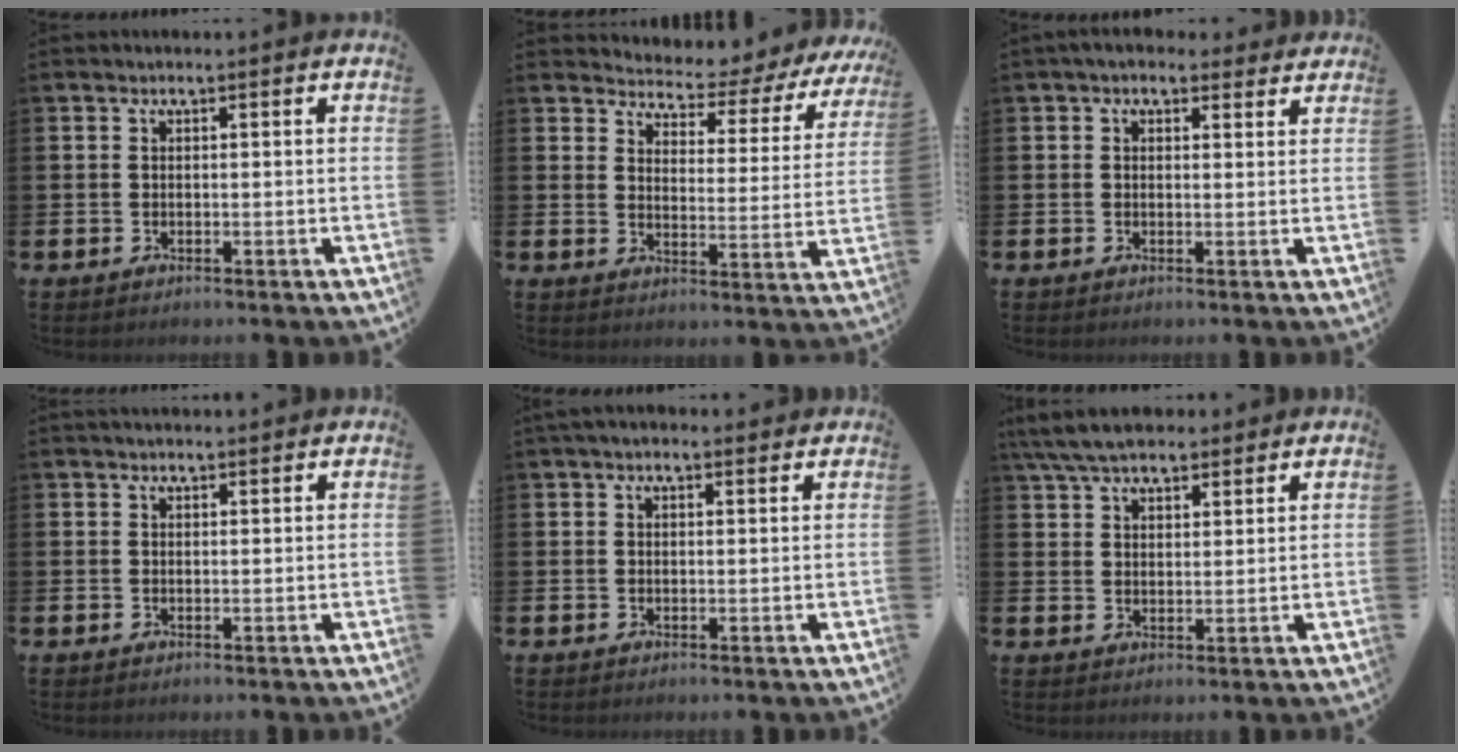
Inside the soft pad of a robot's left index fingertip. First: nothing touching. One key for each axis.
{"total": 3.8, "fx": 3.5, "fy": 1.2, "fz": 0.5, "tx": -0.027, "ty": -0.041, "tz": 0.050}
{"total": 2.7, "fx": 2.2, "fy": 1.4, "fz": 0.6, "tx": -0.008, "ty": -0.005, "tz": 0.037}
{"total": 1.3, "fx": 1.3, "fy": 0.3, "fz": 0.2, "tx": 0.004, "ty": -0.003, "tz": 0.022}
{"total": 1.8, "fx": 1.6, "fy": 0.5, "fz": 0.7, "tx": -0.012, "ty": 0.000, "tz": 0.028}
{"total": 6.4, "fx": 5.9, "fy": 1.7, "fz": 1.9, "tx": -0.060, "ty": -0.012, "tz": 0.112}